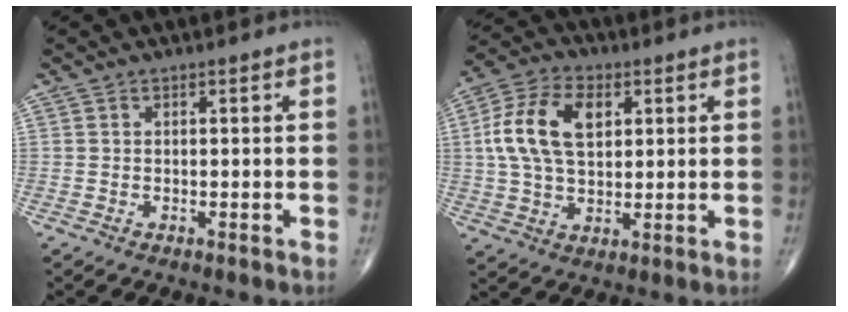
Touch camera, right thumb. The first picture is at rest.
{"total": 13.4, "force": [3.0, 8.1, 10.2], "torque": [-0.194, 0.009, 0.052]}